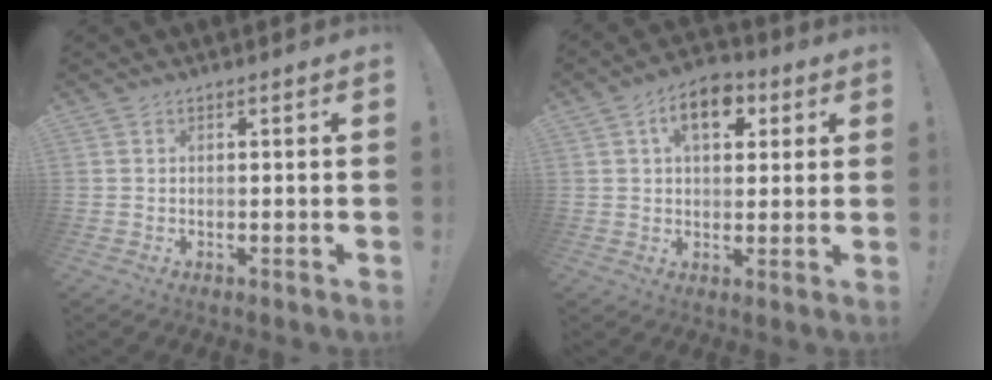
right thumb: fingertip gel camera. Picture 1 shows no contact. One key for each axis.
{"total": 10.4, "fx": 4.0, "fy": 6.2, "fz": 7.3, "tx": -0.093, "ty": -0.003, "tz": 0.068}